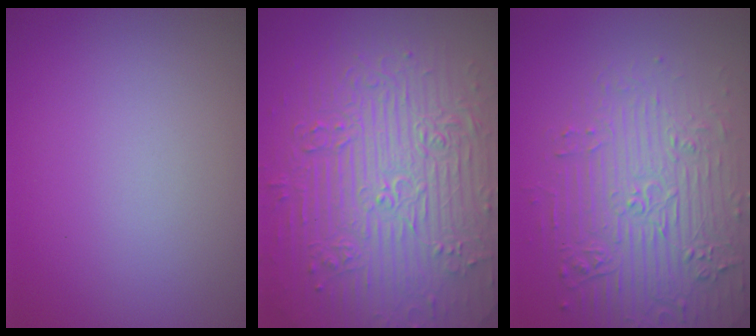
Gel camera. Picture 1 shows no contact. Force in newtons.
{"total": 11.1, "press": 7.4, "slide": 8.3}
{"total": 6.4, "press": 5.1, "slide": 4.0}